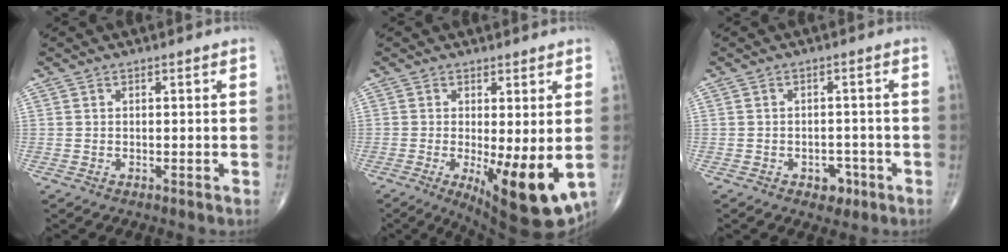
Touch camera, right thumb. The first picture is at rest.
{"total": 13.2, "force": [-2.8, 4.1, 12.2], "torque": [-0.172, -0.029, -0.028]}
{"total": 3.4, "force": [-1.7, 2.4, 1.7], "torque": [-0.002, 0.012, -0.020]}